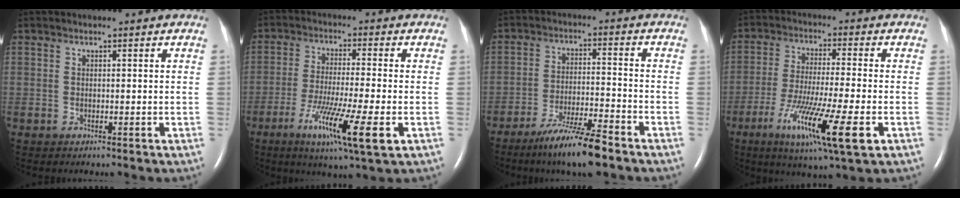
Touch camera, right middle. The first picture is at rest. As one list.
[{"total": 11.8, "force": [-5.0, 0.2, 10.7], "torque": [-0.196, -0.035, -0.082]}, {"total": 9.5, "force": [-7.2, 0.1, 6.2], "torque": [-0.115, -0.029, -0.128]}, {"total": 13.5, "force": [-5.7, 0.4, 12.2], "torque": [-0.231, -0.037, -0.093]}]